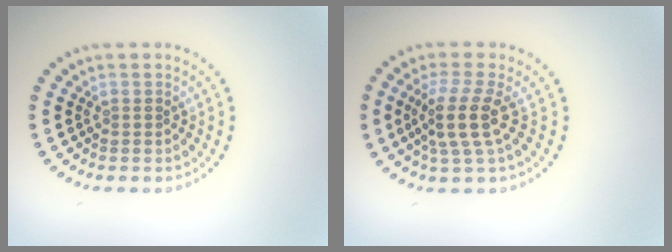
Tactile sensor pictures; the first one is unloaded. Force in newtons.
{"total": 3.5, "press": 2.7, "slide": 2.3}